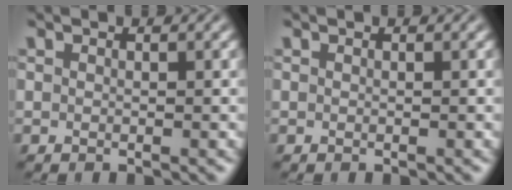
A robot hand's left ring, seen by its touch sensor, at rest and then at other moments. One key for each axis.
{"total": 0.0}